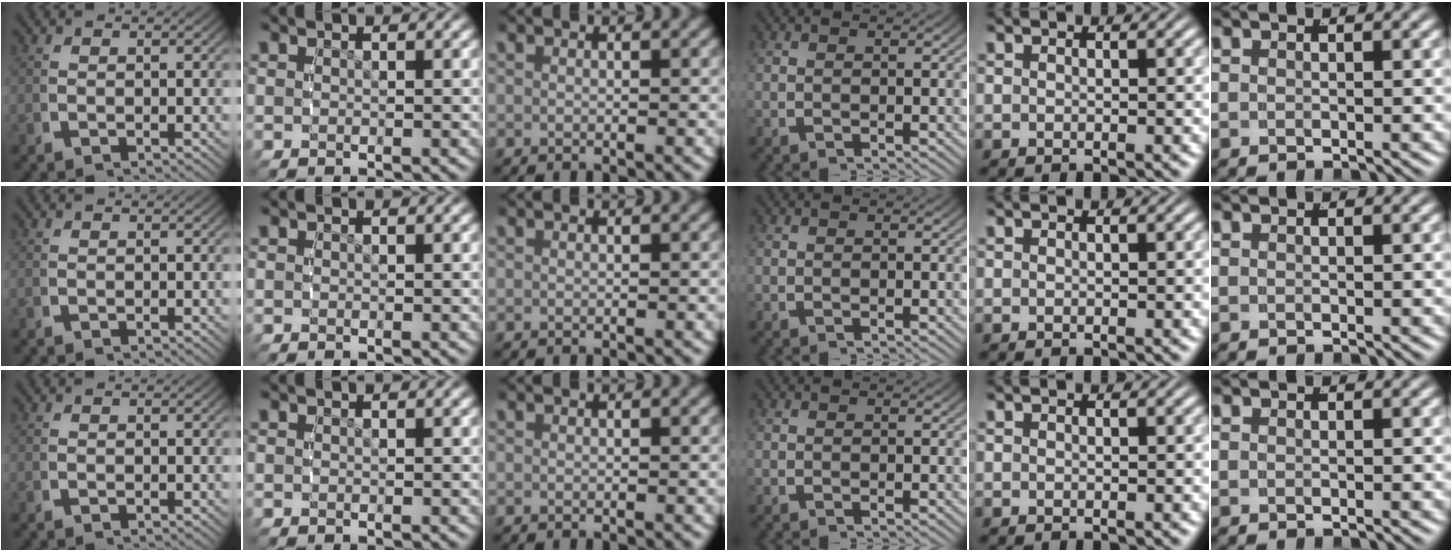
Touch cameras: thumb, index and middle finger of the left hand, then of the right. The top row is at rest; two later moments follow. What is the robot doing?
{"motion": "reach", "object": "measuring cup"}